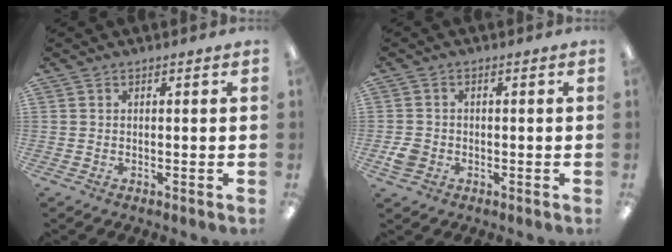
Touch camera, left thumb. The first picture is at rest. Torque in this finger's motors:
{"motor_torque": [-0.06, 0.05, -0.02, 0.03, 0.00]}